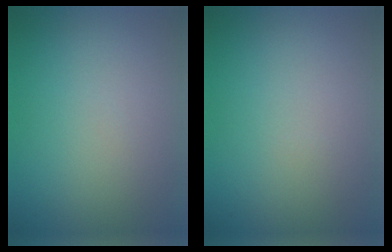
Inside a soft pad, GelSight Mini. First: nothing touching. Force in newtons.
{"total": 0.0}